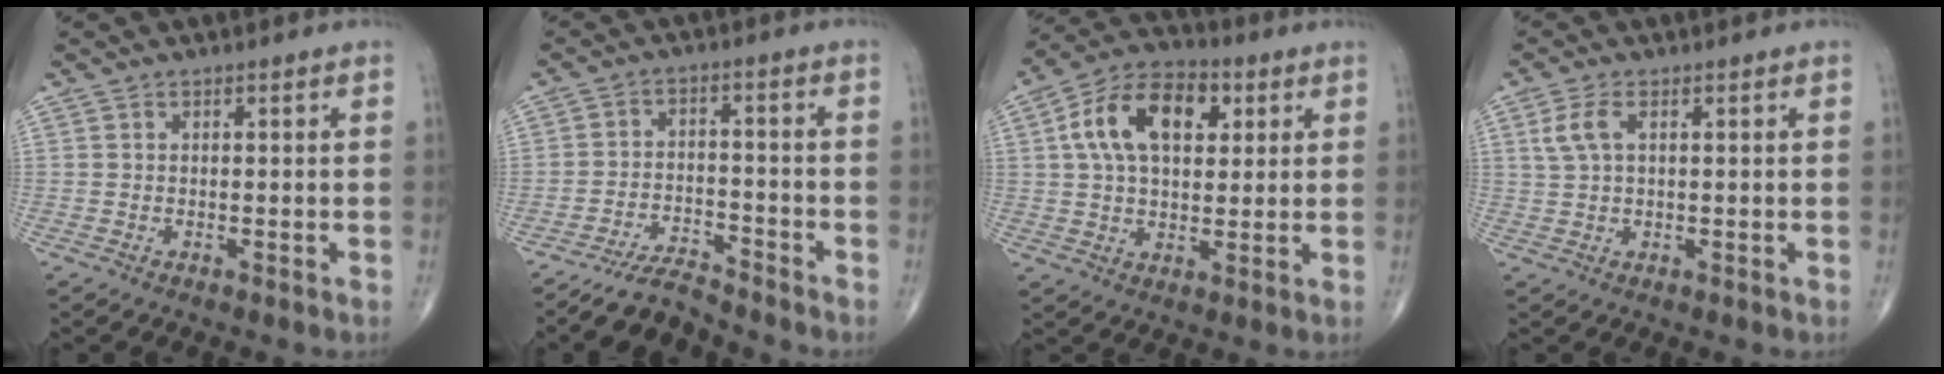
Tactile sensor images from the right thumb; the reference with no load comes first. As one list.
[{"total": 5.7, "force": [-5.6, 0.8, 0.7], "torque": [-0.017, 0.040, -0.101]}, {"total": 14.9, "force": [4.1, 9.0, 11.2], "torque": [-0.181, 0.014, 0.064]}, {"total": 4.1, "force": [1.3, 1.9, 3.4], "torque": [-0.084, 0.011, 0.027]}]